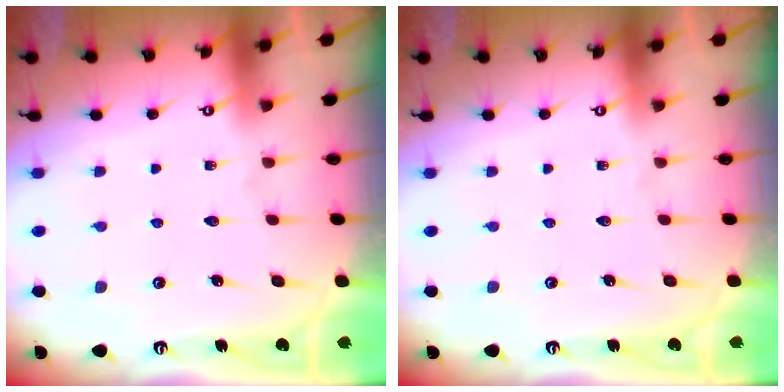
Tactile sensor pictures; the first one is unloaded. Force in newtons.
{"total": 0.0}